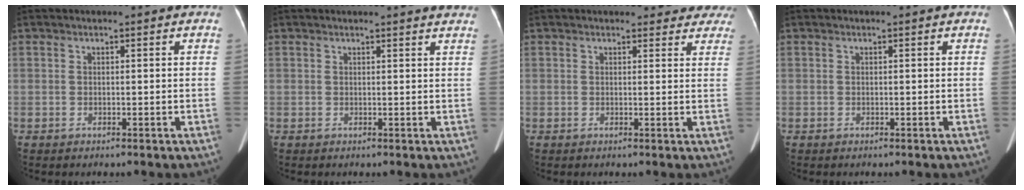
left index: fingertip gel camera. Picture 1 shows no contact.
{"total": 4.5, "force": [4.4, 0.5, 1.0], "torque": [-0.010, 0.001, 0.032]}
{"total": 8.1, "force": [7.4, 3.0, 1.1], "torque": [0.025, 0.000, 0.057]}
{"total": 0.0}